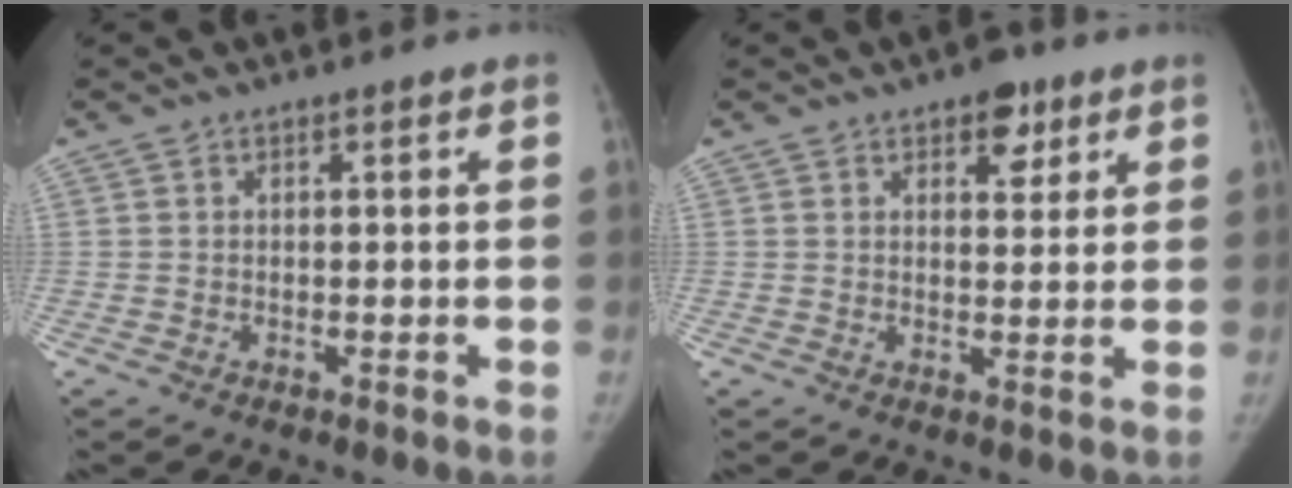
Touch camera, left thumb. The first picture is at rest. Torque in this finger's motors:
{"motor_torque": [0.64, -0.22, 0.83, -0.54, 0.15]}